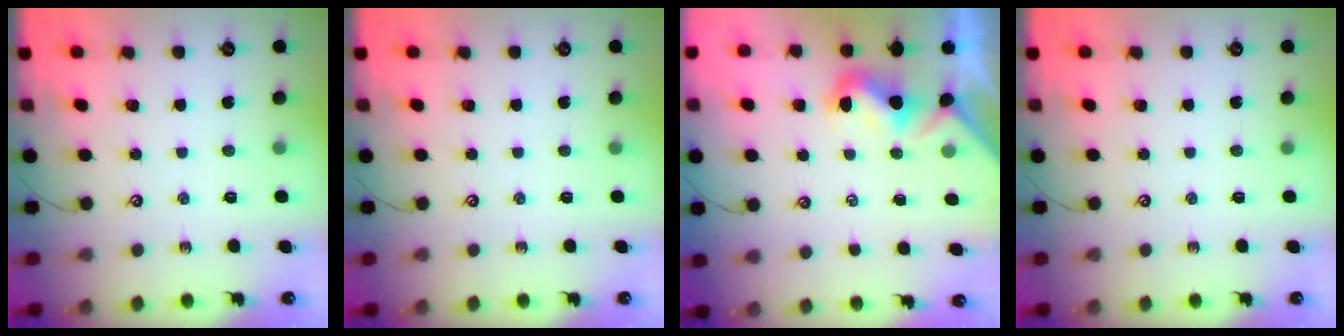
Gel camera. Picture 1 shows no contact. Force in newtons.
{"total": 0.0}
{"total": 1.0, "press": 0.8, "slide": 0.5}
{"total": 0.0}